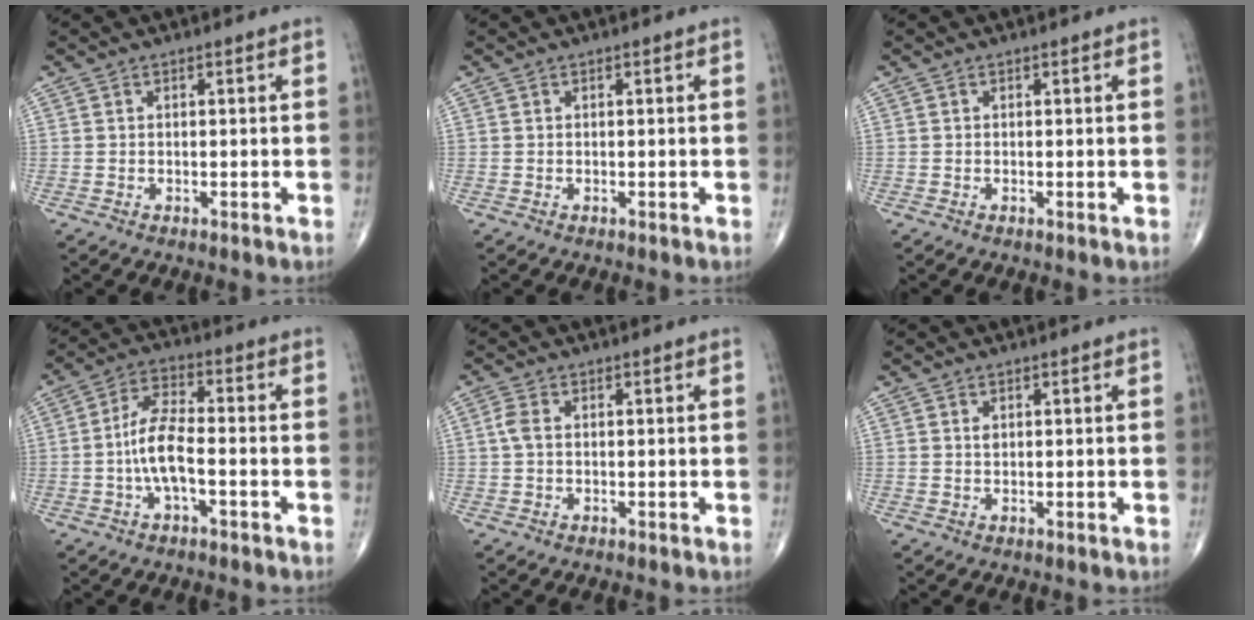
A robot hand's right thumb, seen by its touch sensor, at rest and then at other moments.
{"total": 0.0}
{"total": 0.0}
{"total": 8.3, "force": [-2.0, 3.1, 7.4], "torque": [-0.152, 0.028, -0.043]}
{"total": 2.3, "force": [0.1, 1.3, 1.8], "torque": [-0.048, 0.007, -0.001]}
{"total": 0.8, "force": [0.3, 0.5, 0.5], "torque": [-0.003, -0.002, 0.005]}